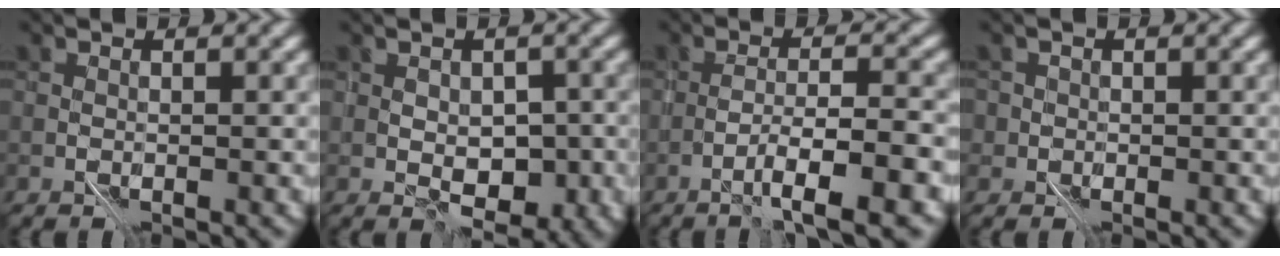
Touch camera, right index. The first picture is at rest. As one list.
[{"total": 3.5, "force": [-0.2, 2.1, 2.8], "torque": [-0.035, -0.002, -0.001]}, {"total": 4.2, "force": [-2.2, 0.0, 3.6], "torque": [-0.049, 0.015, -0.041]}, {"total": 1.8, "force": [0.0, 1.7, 0.4], "torque": [0.009, 0.002, -0.006]}]